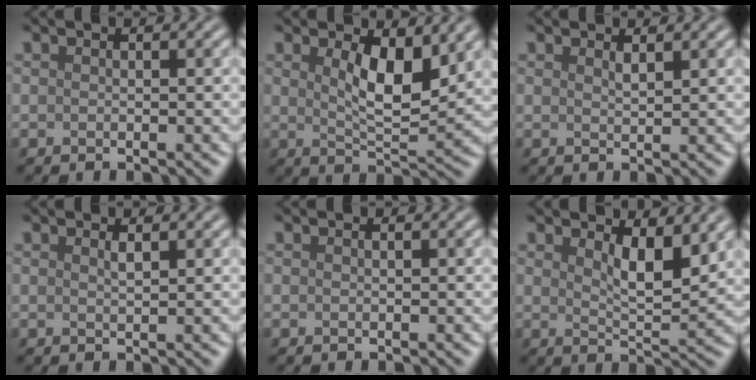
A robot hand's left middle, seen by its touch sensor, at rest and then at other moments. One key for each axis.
{"total": 4.9, "fx": 1.4, "fy": 1.5, "fz": 4.5, "tx": -0.077, "ty": -0.009, "tz": 0.032}
{"total": 0.7, "fx": 0.6, "fy": 0.1, "fz": 0.3, "tx": -0.003, "ty": 0.001, "tz": 0.013}
{"total": 0.5, "fx": 0.3, "fy": 0.1, "fz": 0.4, "tx": -0.003, "ty": 0.001, "tz": 0.008}
{"total": 0.0}
{"total": 4.0, "fx": 1.9, "fy": 1.2, "fz": 3.3, "tx": -0.054, "ty": -0.009, "tz": 0.039}